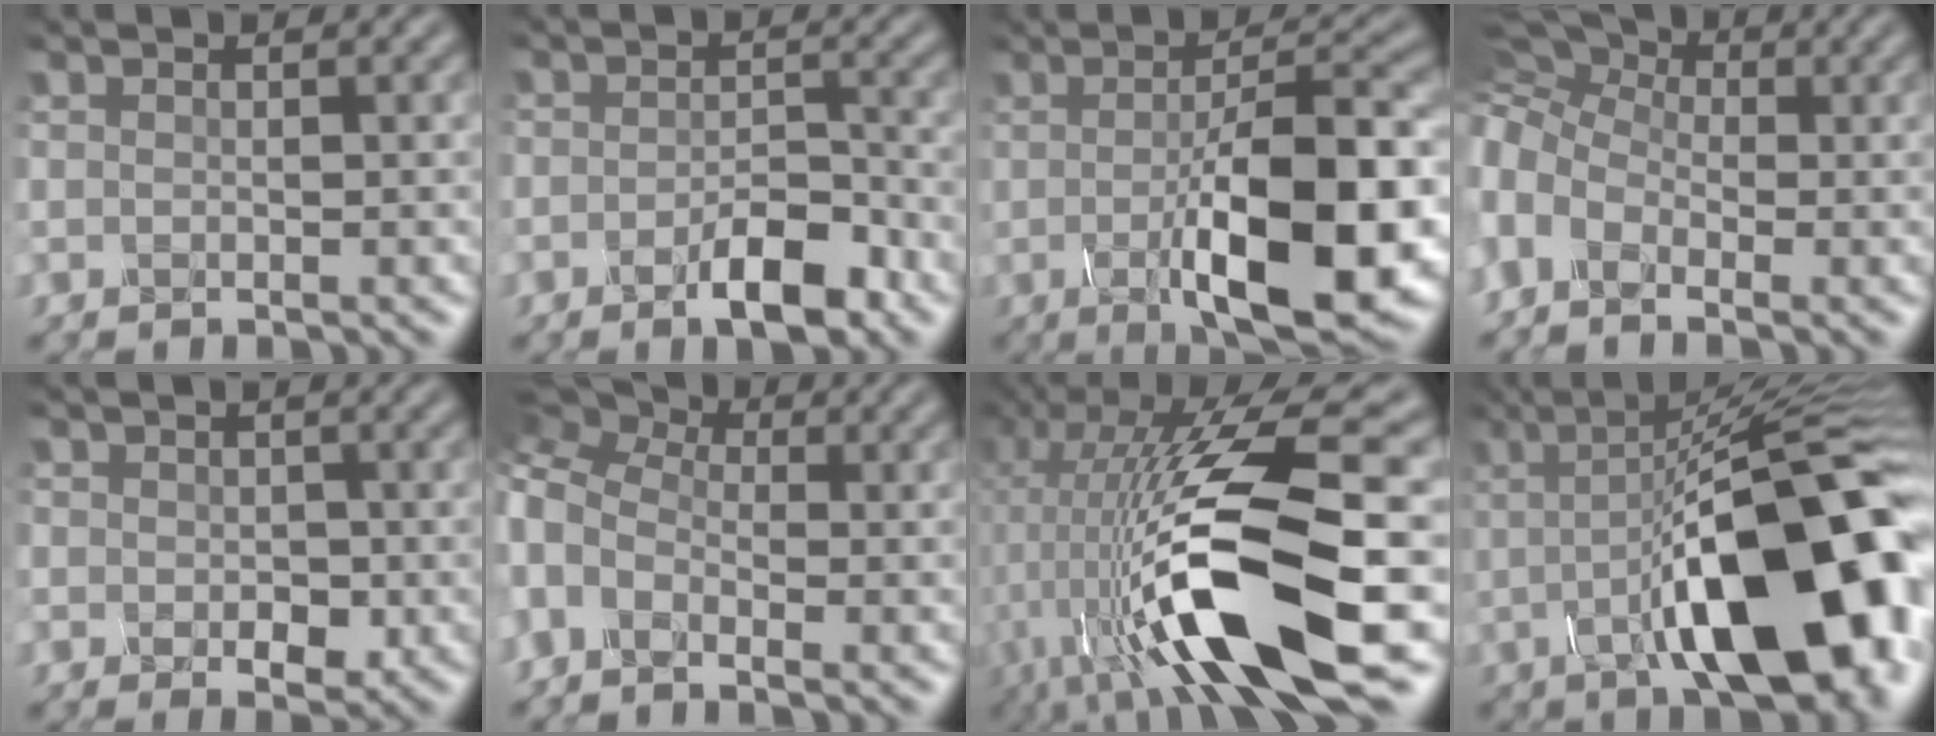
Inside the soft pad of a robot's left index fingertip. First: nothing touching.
{"total": 4.3, "force": [-2.4, 2.0, 3.0], "torque": [-0.037, 0.006, -0.041]}
{"total": 12.7, "force": [-2.1, 3.7, 12.0], "torque": [-0.171, -0.009, -0.035]}
{"total": 8.6, "force": [0.2, 6.3, 5.9], "torque": [-0.128, 0.028, -0.012]}
{"total": 3.2, "force": [0.0, 2.7, 1.8], "torque": [-0.012, 0.000, -0.005]}
{"total": 6.9, "force": [1.5, 4.5, 5.0], "torque": [-0.118, 0.029, 0.008]}
{"total": 15.8, "force": [-3.3, 4.8, 14.7], "torque": [-0.275, 0.008, -0.054]}
{"total": 16.2, "force": [-2.4, 5.6, 15.0], "torque": [-0.180, 0.022, -0.039]}